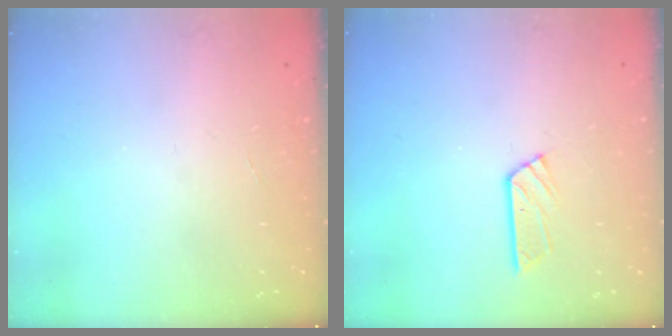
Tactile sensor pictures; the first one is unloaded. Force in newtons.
{"total": 4.0, "press": 4.0, "slide": 0.3}